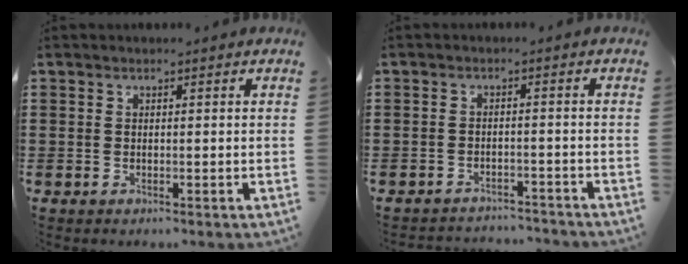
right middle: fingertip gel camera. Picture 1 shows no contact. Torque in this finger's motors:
{"motor_torque": [0.01, -0.01, 0.00, 0.02]}